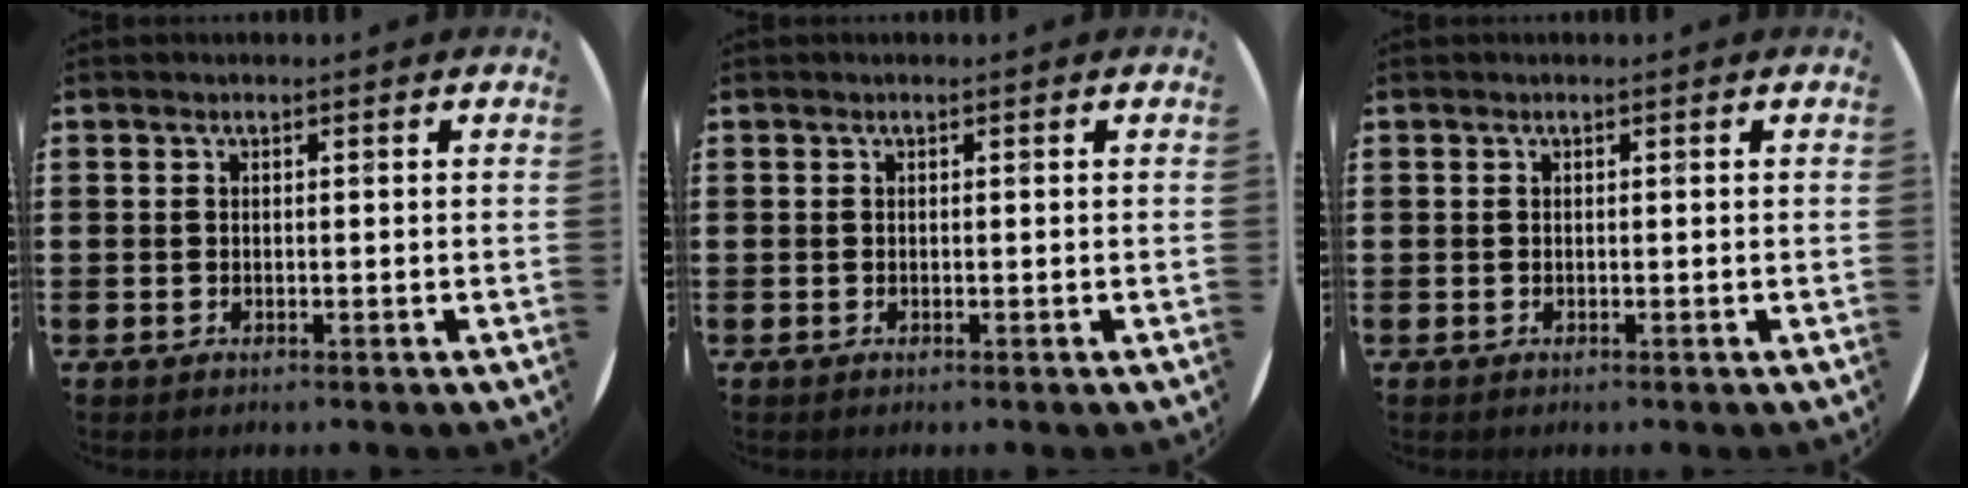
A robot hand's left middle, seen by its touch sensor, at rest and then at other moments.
{"total": 0.0}
{"total": 0.0}